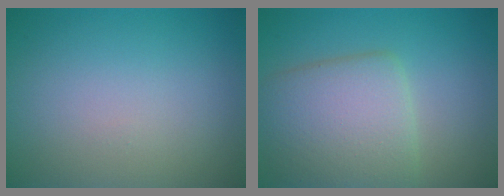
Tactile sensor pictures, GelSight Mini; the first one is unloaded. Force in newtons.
{"total": 6.3, "press": 6.3, "slide": 0.2}